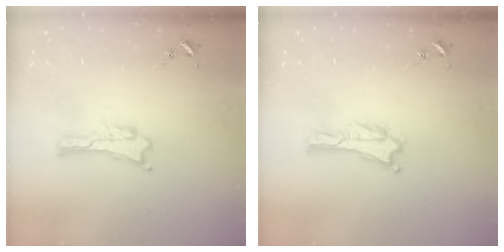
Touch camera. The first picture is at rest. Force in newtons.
{"total": 0.0}